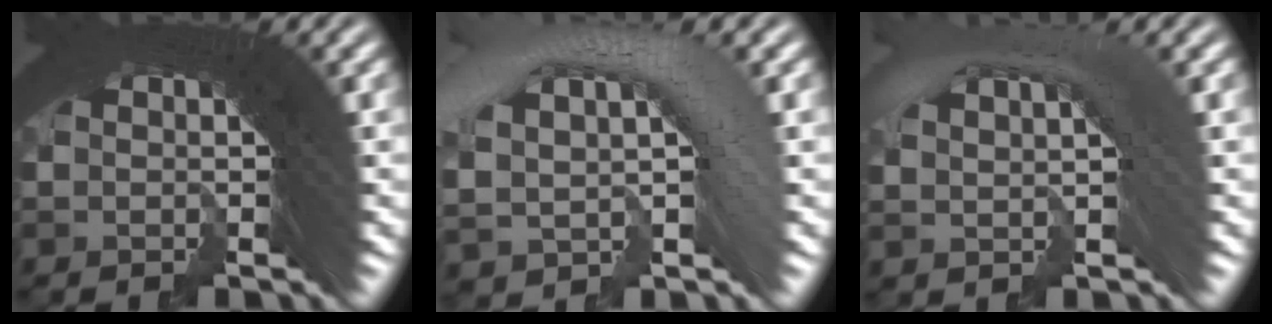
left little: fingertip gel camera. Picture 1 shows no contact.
{"total": 6.0, "force": [0.1, 3.6, 4.8], "torque": [-0.091, 0.013, -0.001]}
{"total": 3.3, "force": [0.6, 1.6, 2.8], "torque": [-0.043, 0.013, 0.009]}